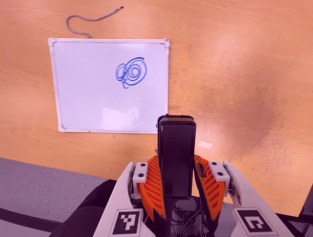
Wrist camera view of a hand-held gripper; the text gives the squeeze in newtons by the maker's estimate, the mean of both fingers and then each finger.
{"total": 5.1, "left": 3.4, "right": 6.8}